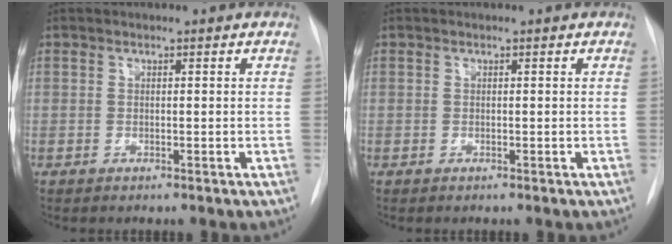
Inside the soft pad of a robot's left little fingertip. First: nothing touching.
{"total": 0.0}